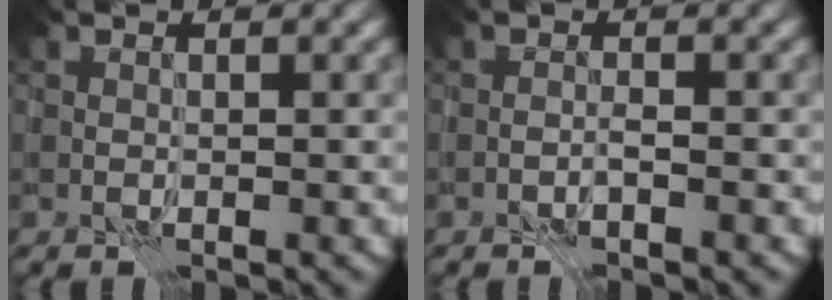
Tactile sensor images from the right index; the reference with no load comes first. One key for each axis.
{"total": 0.9, "fx": -0.8, "fy": 0.0, "fz": 0.5, "tx": -0.009, "ty": 0.004, "tz": -0.017}